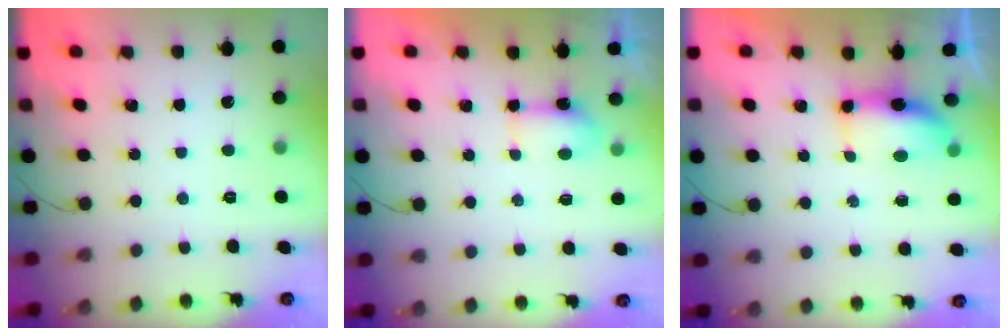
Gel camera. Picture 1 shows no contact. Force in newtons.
{"total": 4.7, "press": 4.6, "slide": 0.9}
{"total": 6.2, "press": 6.1, "slide": 1.2}